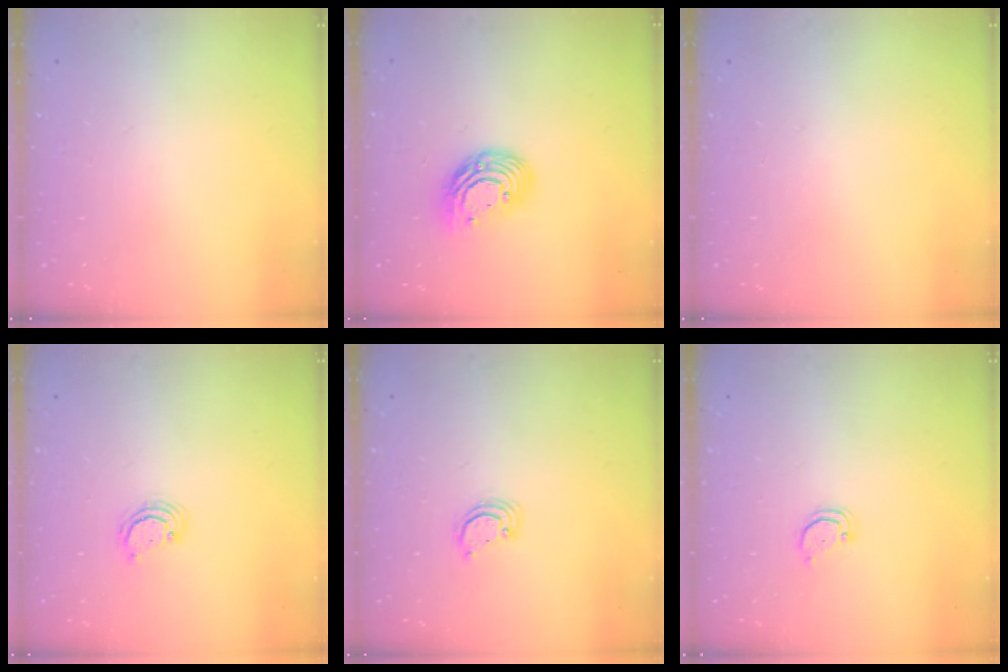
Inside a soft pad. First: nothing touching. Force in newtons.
{"total": 11.6, "press": 11.5, "slide": 1.2}
{"total": 0.0}
{"total": 2.5, "press": 2.5, "slide": 0.3}
{"total": 2.6, "press": 2.6, "slide": 0.2}
{"total": 2.1, "press": 2.1, "slide": 0.2}